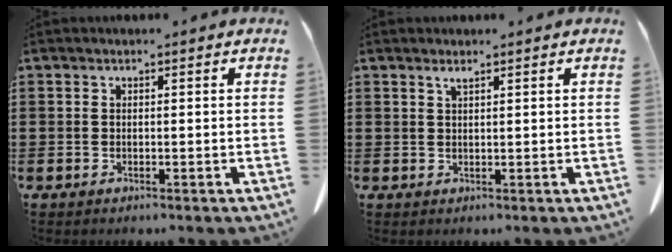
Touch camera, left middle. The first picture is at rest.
{"total": 1.2, "force": [0.9, 0.0, 0.7], "torque": [-0.016, -0.003, 0.019]}